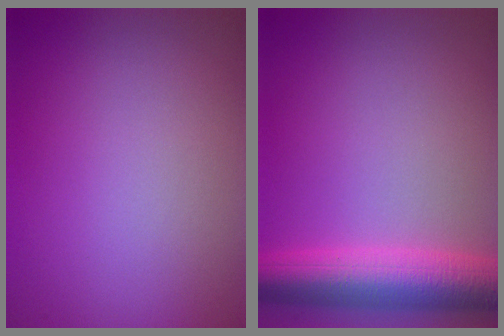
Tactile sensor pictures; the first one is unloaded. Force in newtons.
{"total": 6.6, "press": 6.6, "slide": 0.1}